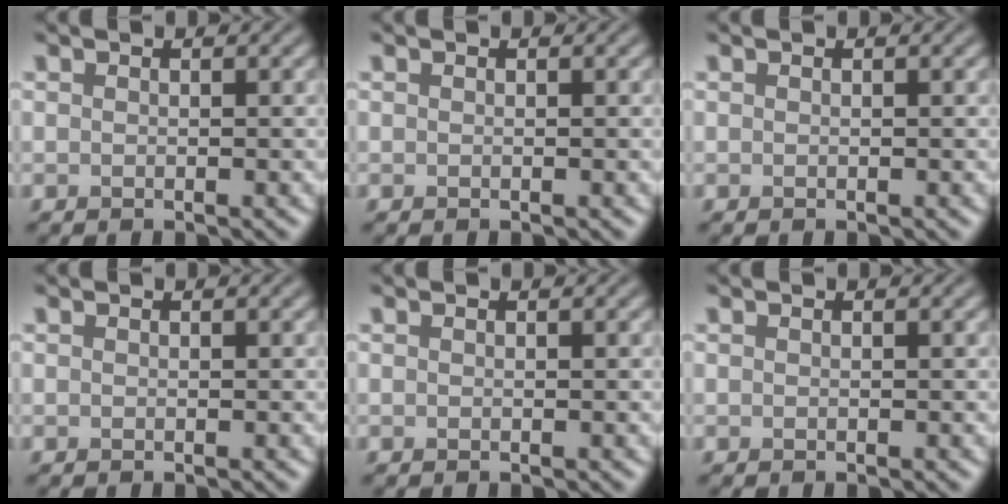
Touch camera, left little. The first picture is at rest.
{"total": 0.0}
{"total": 0.0}
{"total": 0.0}
{"total": 0.0}
{"total": 0.0}